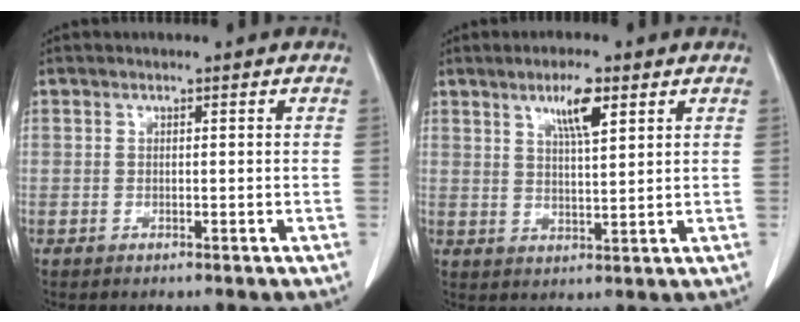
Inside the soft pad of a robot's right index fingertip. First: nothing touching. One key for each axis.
{"total": 5.6, "fx": 3.1, "fy": 0.9, "fz": 4.6, "tx": -0.083, "ty": 0.000, "tz": 0.053}